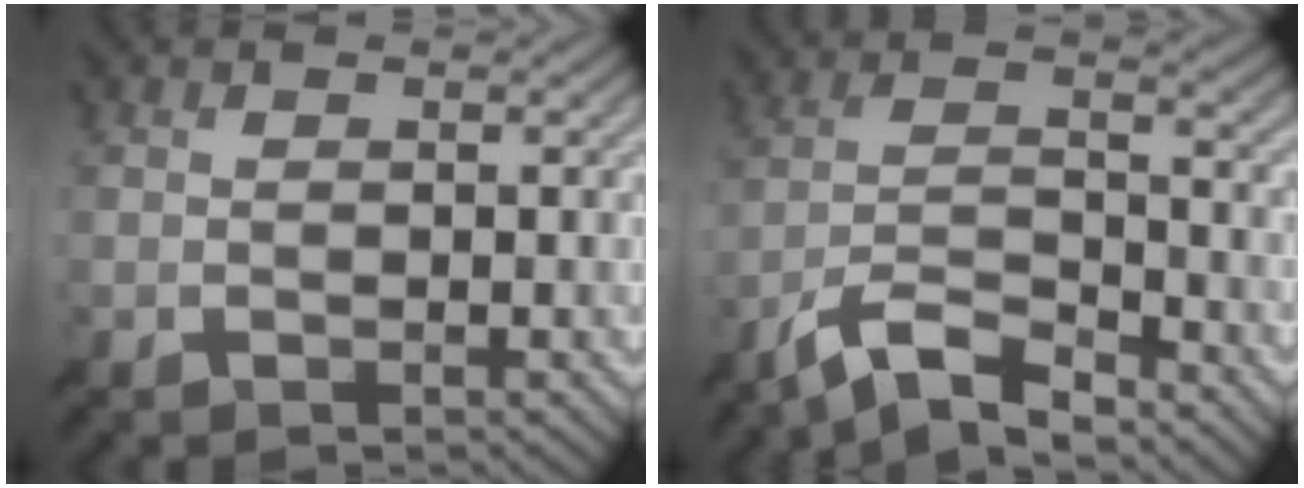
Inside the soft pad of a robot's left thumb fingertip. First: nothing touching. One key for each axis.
{"total": 8.8, "fx": -7.1, "fy": 2.0, "fz": 4.7, "tx": -0.088, "ty": 0.005, "tz": -0.144}